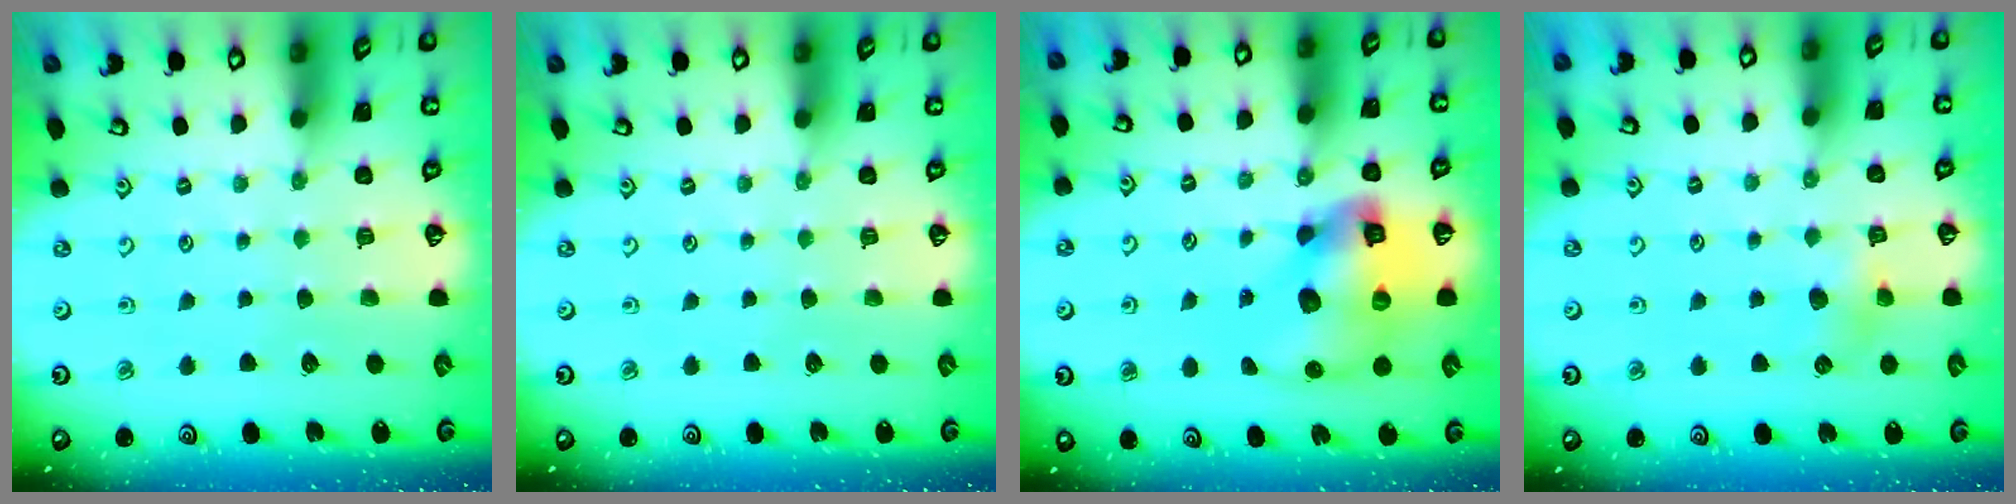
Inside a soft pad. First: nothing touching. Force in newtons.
{"total": 0.0}
{"total": 15.0, "press": 14.8, "slide": 2.3}
{"total": 4.7, "press": 4.6, "slide": 0.5}